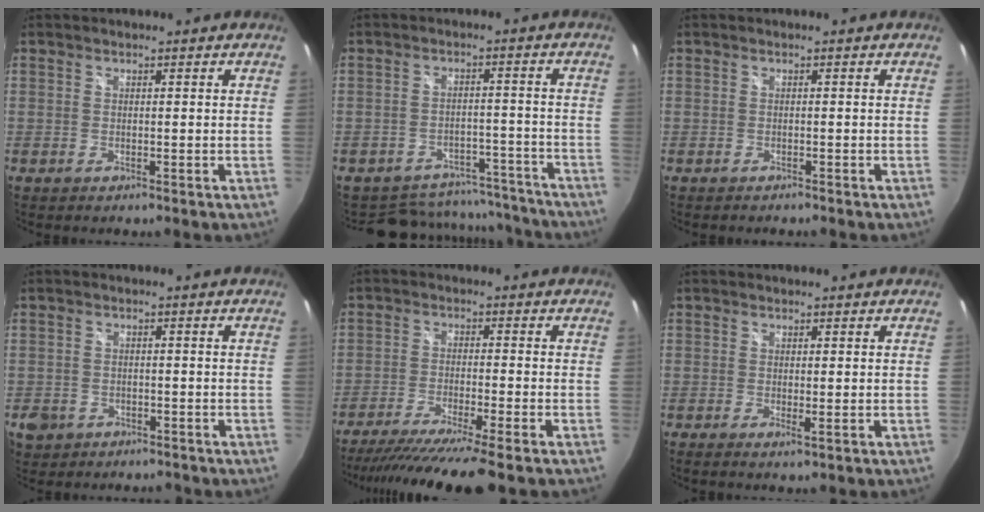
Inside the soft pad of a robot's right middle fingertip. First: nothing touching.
{"total": 14.6, "force": [-12.5, 6.8, 3.2], "torque": [-0.074, 0.029, -0.146]}
{"total": 1.0, "force": [-0.9, 0.3, 0.2], "torque": [-0.006, -0.006, -0.015]}
{"total": 4.7, "force": [-2.4, 3.9, 1.4], "torque": [-0.045, 0.001, -0.033]}
{"total": 13.9, "force": [-11.7, -1.4, 7.3], "torque": [-0.141, -0.039, -0.190]}
{"total": 1.2, "force": [-0.2, 0.1, 1.1], "torque": [-0.021, -0.005, -0.005]}